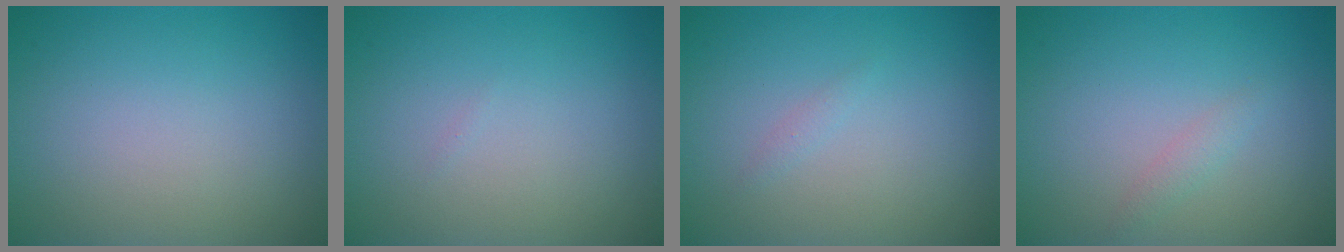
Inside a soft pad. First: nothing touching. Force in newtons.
{"total": 0.0}
{"total": 0.5, "press": 0.5, "slide": 0.0}
{"total": 0.9, "press": 0.9, "slide": 0.0}